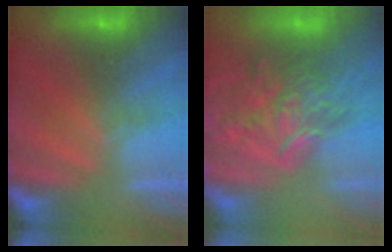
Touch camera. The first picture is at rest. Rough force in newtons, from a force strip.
{"total": 6.5}